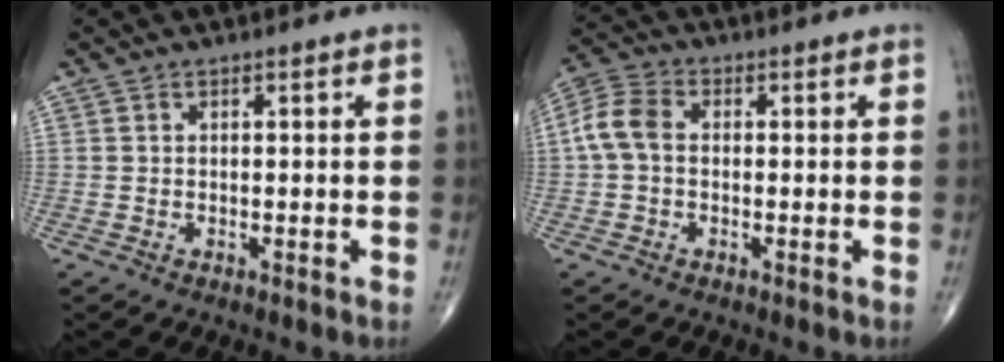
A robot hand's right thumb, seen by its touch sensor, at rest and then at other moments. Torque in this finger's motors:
{"motor_torque": [0.02, 0.23, 0.30, -0.11, 0.11]}